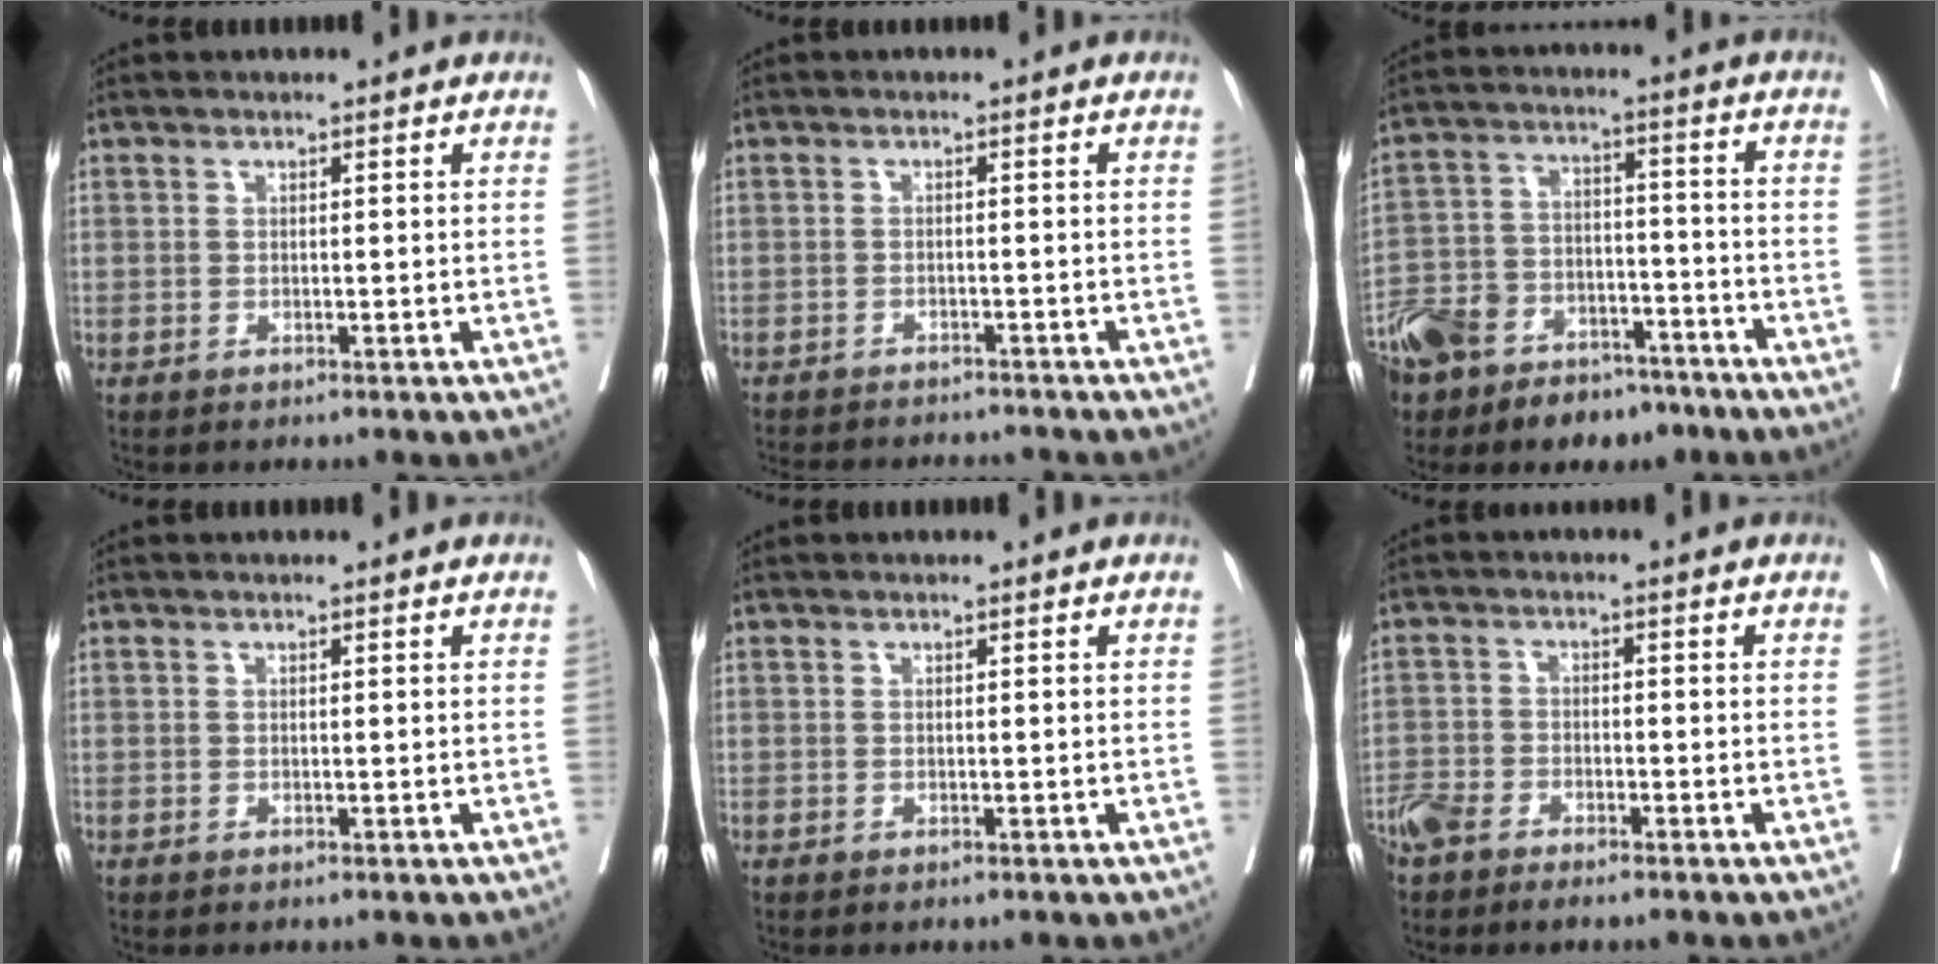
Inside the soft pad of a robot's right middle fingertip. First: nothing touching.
{"total": 9.1, "force": [-8.6, 1.5, 2.5], "torque": [-0.044, -0.004, -0.111]}
{"total": 20.3, "force": [-14.5, 10.6, 9.6], "torque": [-0.237, -0.004, -0.239]}
{"total": 0.0}
{"total": 0.0}
{"total": 5.0, "force": [-4.1, 1.6, 2.4], "torque": [-0.046, 0.001, -0.079]}